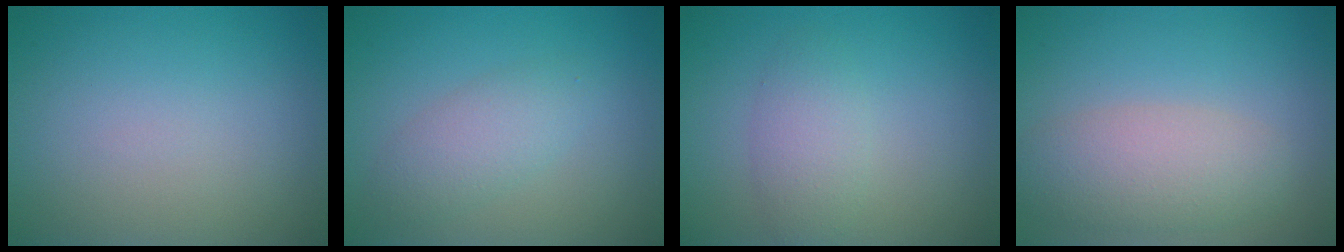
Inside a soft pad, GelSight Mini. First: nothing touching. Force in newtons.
{"total": 2.8, "press": 2.8, "slide": 0.1}
{"total": 2.6, "press": 2.6, "slide": 0.1}
{"total": 4.3, "press": 4.3, "slide": 0.3}